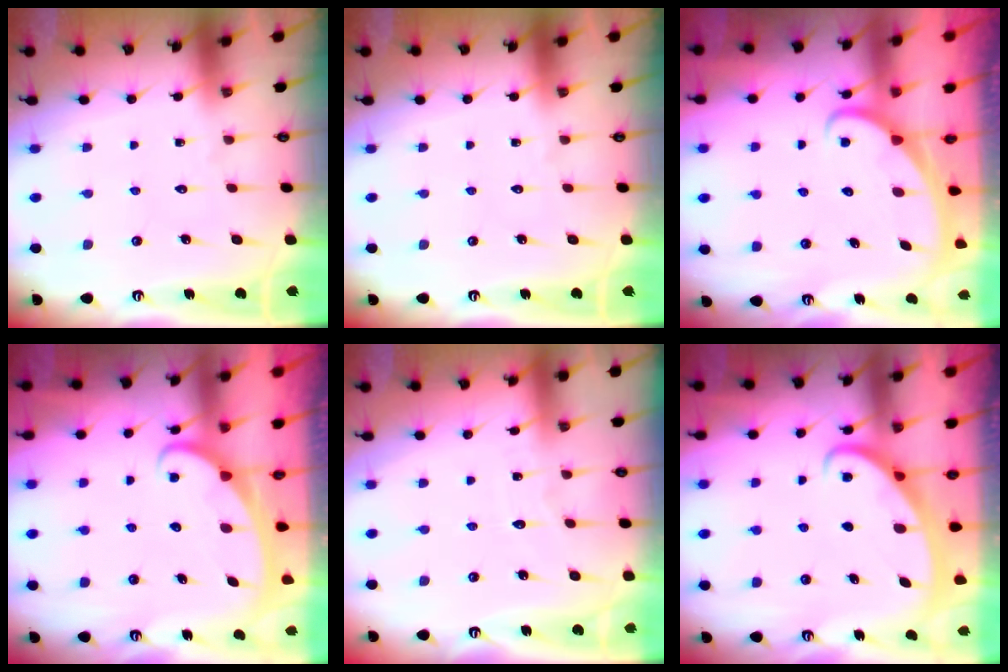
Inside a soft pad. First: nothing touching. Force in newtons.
{"total": 0.0}
{"total": 2.2, "press": 2.2, "slide": 0.1}
{"total": 2.4, "press": 2.4, "slide": 0.4}
{"total": 2.8, "press": 2.8, "slide": 0.3}
{"total": 2.5, "press": 2.5, "slide": 0.3}